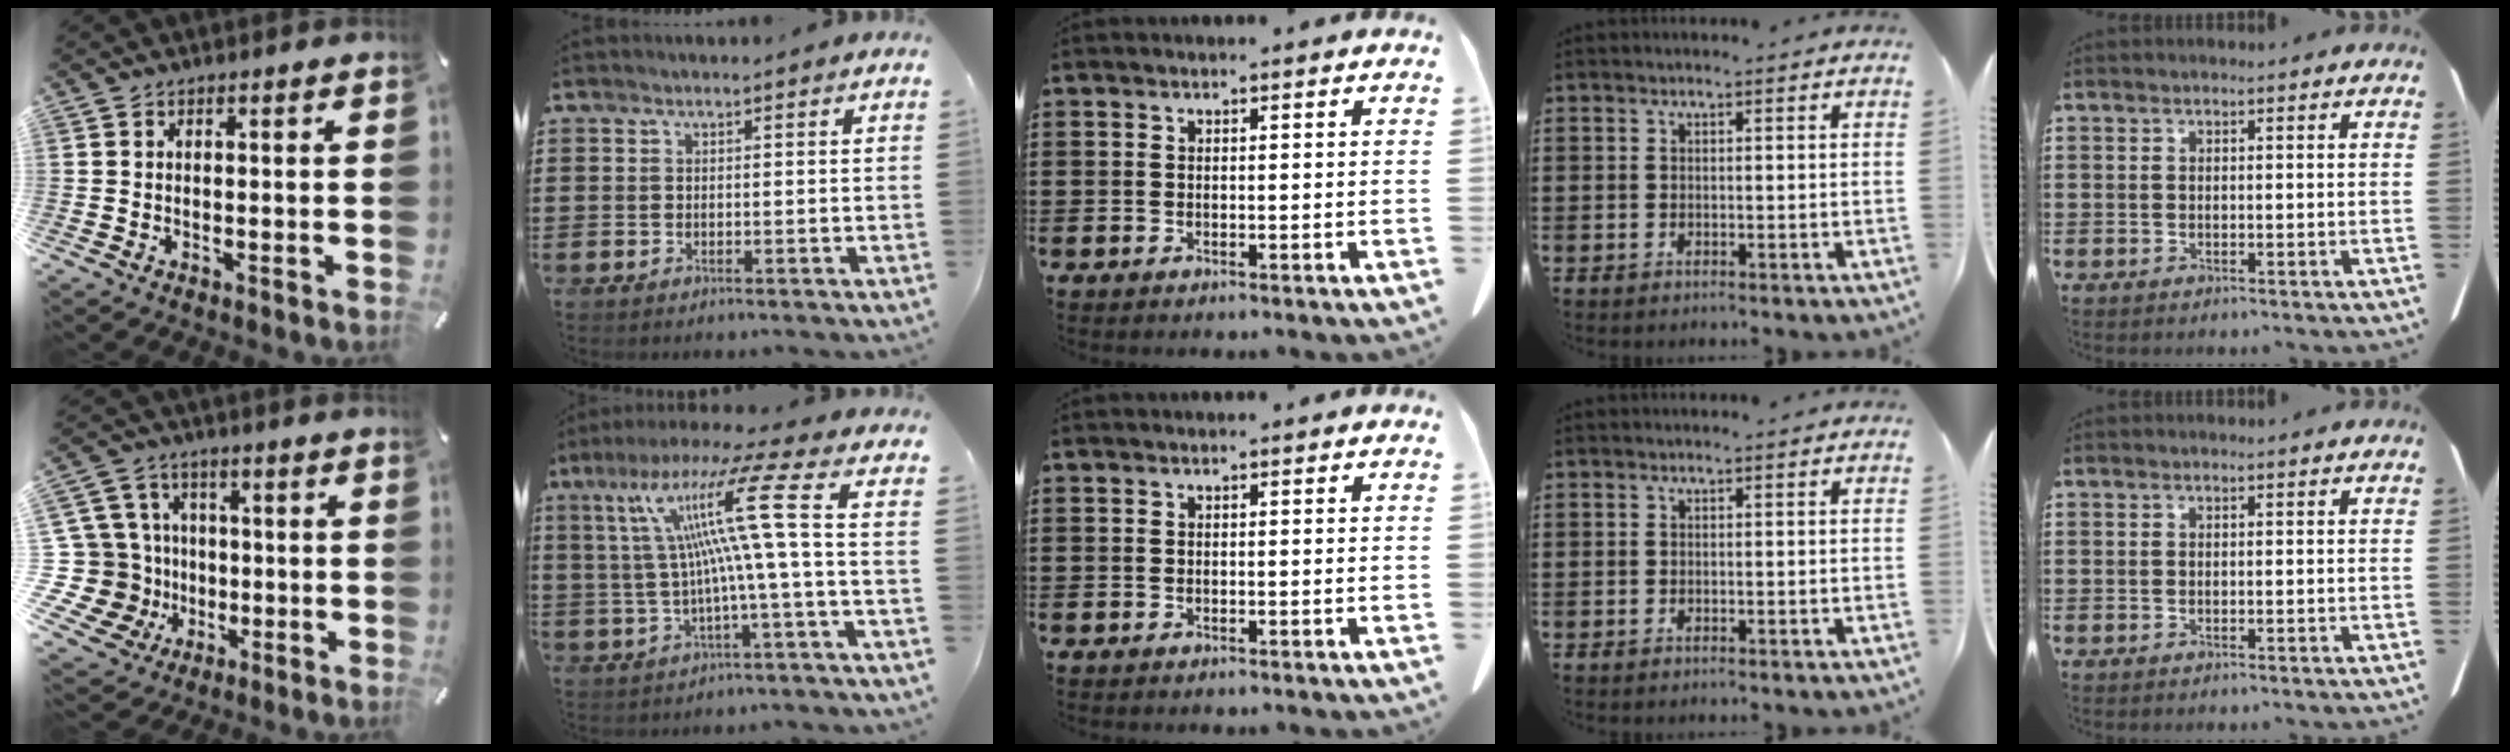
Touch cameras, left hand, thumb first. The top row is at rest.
{"thumb": {"total": 17.7, "force": [-2.6, 16.2, 6.6], "torque": [-0.151, 0.013, -0.029]}, "index": {"total": 12.9, "force": [2.0, -0.6, 12.7], "torque": [-0.257, -0.007, 0.014]}}